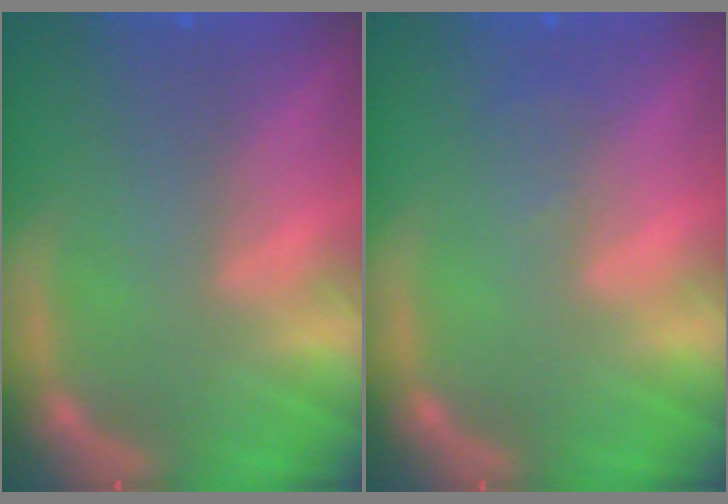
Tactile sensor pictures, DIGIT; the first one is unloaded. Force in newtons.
{"total": 0.9}